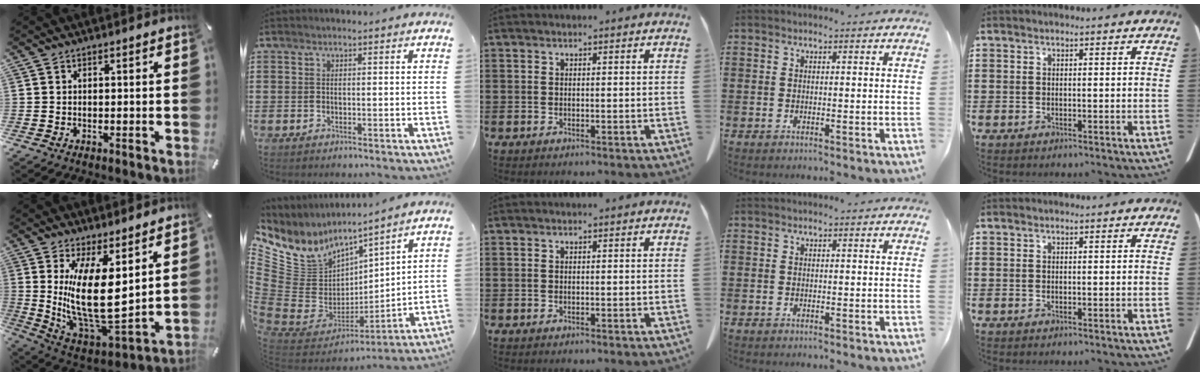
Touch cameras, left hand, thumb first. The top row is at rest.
{"thumb": {"total": 19.7, "force": [5.3, 9.1, 16.7], "torque": [-0.347, -0.057, 0.105]}, "index": {"total": 7.8, "force": [3.9, 6.6, 1.1], "torque": [-0.082, -0.051, 0.076]}}